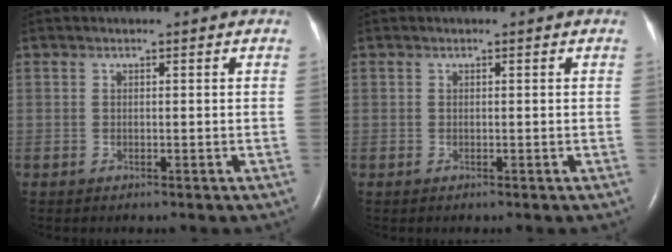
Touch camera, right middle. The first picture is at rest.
{"total": 0.0}